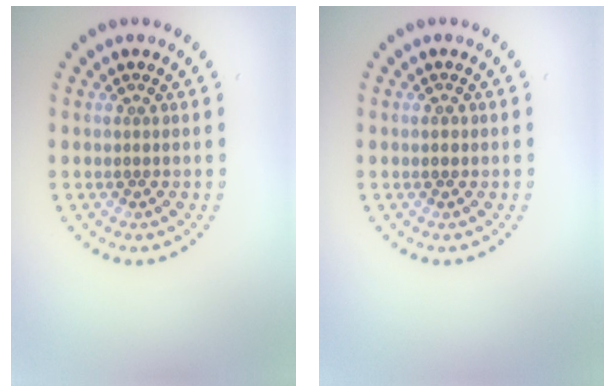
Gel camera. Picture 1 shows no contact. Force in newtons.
{"total": 1.0, "press": 1.0, "slide": 0.1}